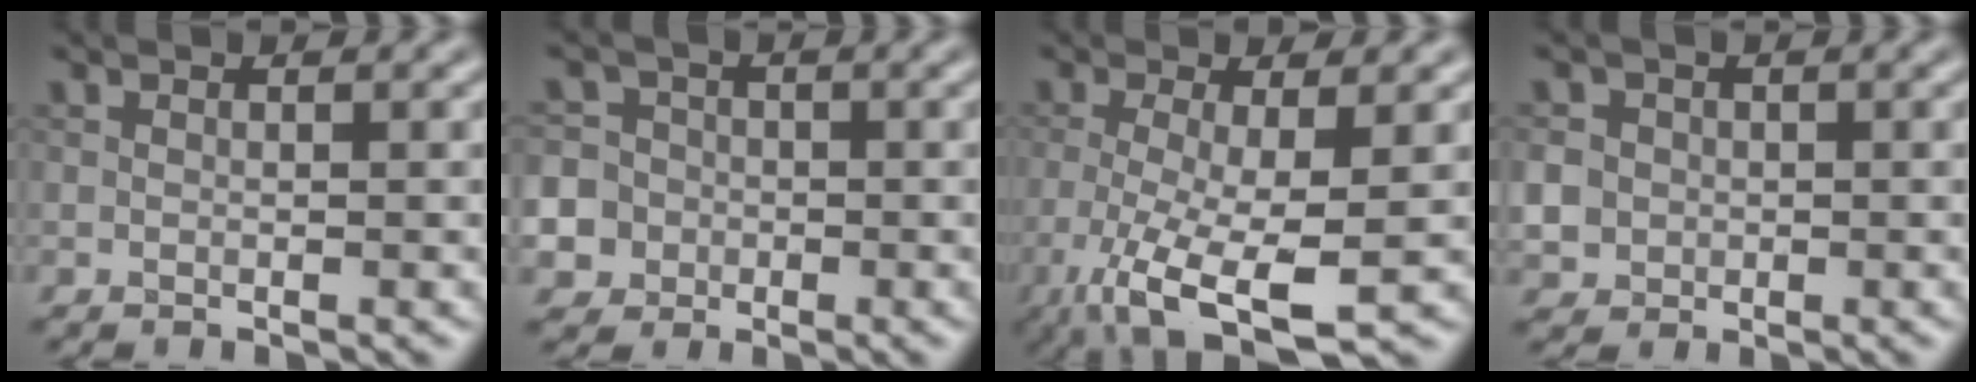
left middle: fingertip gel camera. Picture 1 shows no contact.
{"total": 9.4, "force": [-3.1, 8.6, 2.2], "torque": [-0.062, -0.001, -0.086]}
{"total": 7.8, "force": [-2.9, 2.2, 6.9], "torque": [-0.146, -0.020, -0.051]}
{"total": 4.4, "force": [-0.5, 4.1, 1.5], "torque": [-0.034, 0.008, -0.021]}